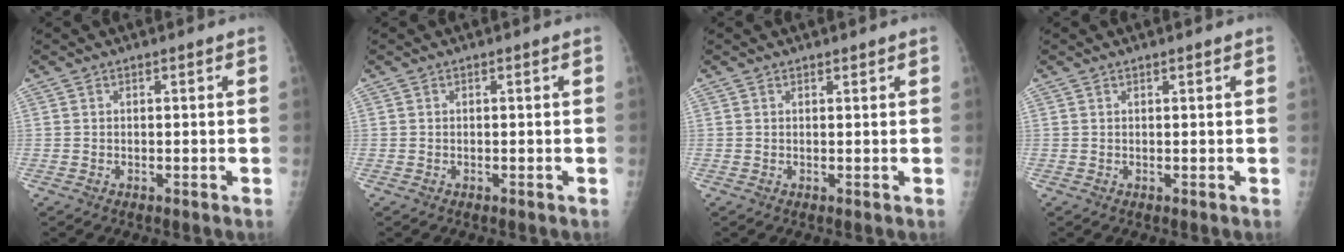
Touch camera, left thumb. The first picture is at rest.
{"total": 0.0}
{"total": 0.7, "force": [0.6, 0.2, 0.1], "torque": [-0.002, -0.005, 0.010]}
{"total": 0.6, "force": [0.5, 0.1, 0.3], "torque": [-0.005, -0.001, 0.008]}